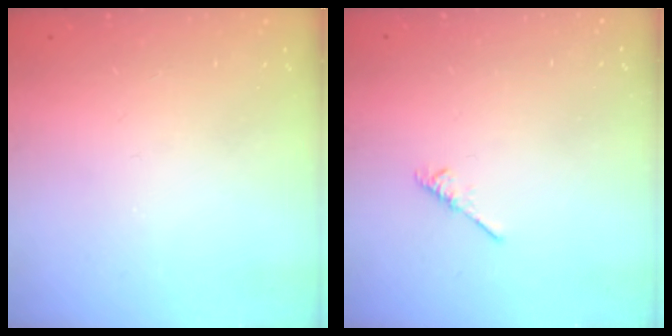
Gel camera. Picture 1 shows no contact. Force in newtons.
{"total": 1.9, "press": 1.8, "slide": 0.5}